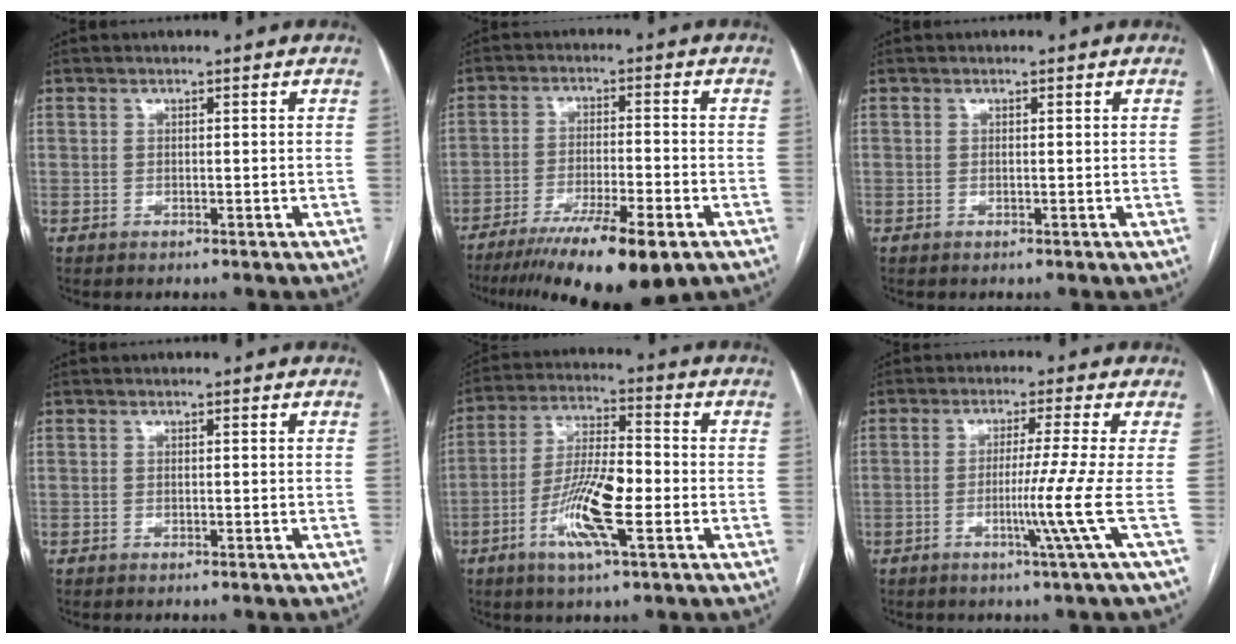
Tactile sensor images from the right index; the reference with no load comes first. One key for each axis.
{"total": 14.8, "fx": -10.0, "fy": 1.2, "fz": 10.8, "tx": -0.163, "ty": -0.036, "tz": -0.162}
{"total": 0.0}
{"total": 0.0}
{"total": 11.5, "fx": -3.8, "fy": 1.9, "fz": 10.7, "tx": -0.206, "ty": 0.000, "tz": -0.070}
{"total": 6.4, "fx": -1.8, "fy": -3.0, "fz": 5.4, "tx": -0.094, "ty": -0.017, "tz": -0.035}